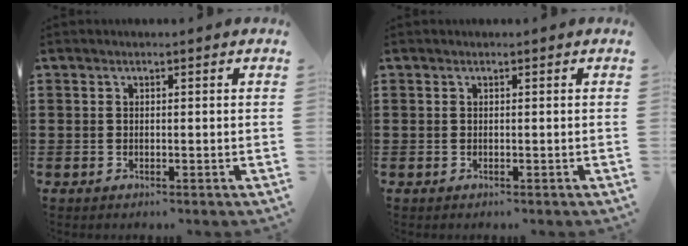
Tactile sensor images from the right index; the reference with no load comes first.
{"total": 0.0}